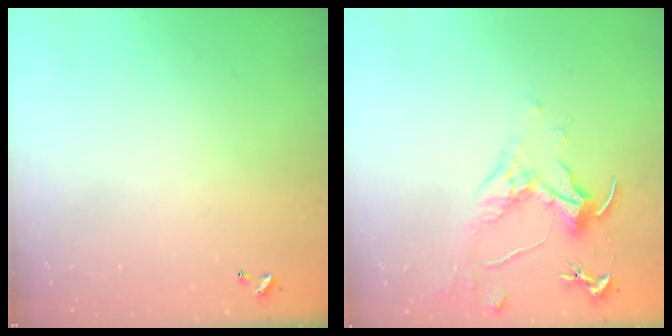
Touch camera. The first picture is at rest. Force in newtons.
{"total": 1.6, "press": 1.4, "slide": 0.7}